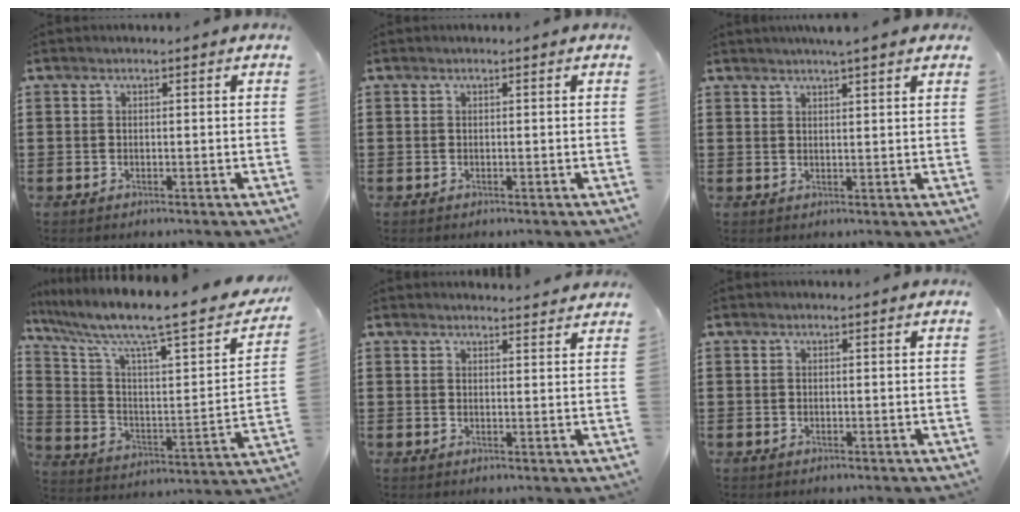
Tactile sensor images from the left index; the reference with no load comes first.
{"total": 0.0}
{"total": 2.8, "force": [2.4, -0.2, 1.4], "torque": [-0.033, 0.001, 0.045]}
{"total": 9.5, "force": [7.3, 0.9, 6.1], "torque": [-0.143, -0.057, 0.109]}
{"total": 2.1, "force": [2.1, 0.0, 0.2], "torque": [-0.009, -0.004, 0.041]}
{"total": 0.0}